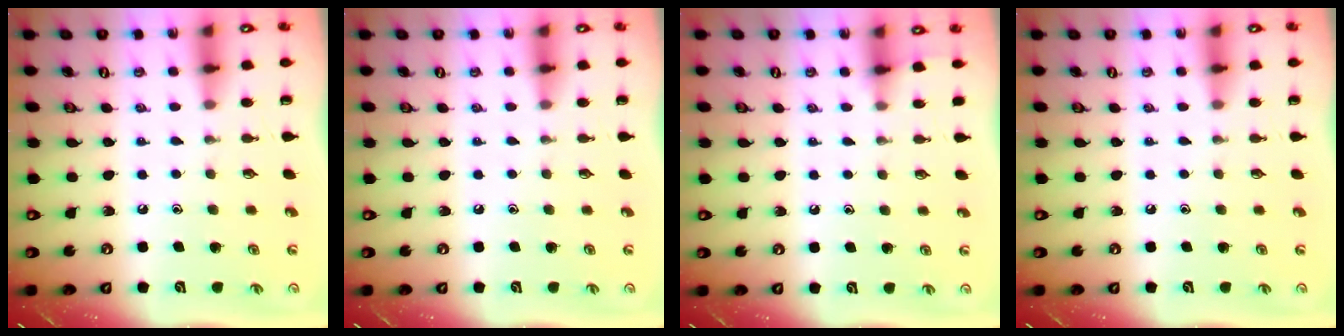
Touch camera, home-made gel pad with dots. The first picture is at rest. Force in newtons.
{"total": 0.0}
{"total": 2.8, "press": 2.8, "slide": 0.5}
{"total": 0.0}